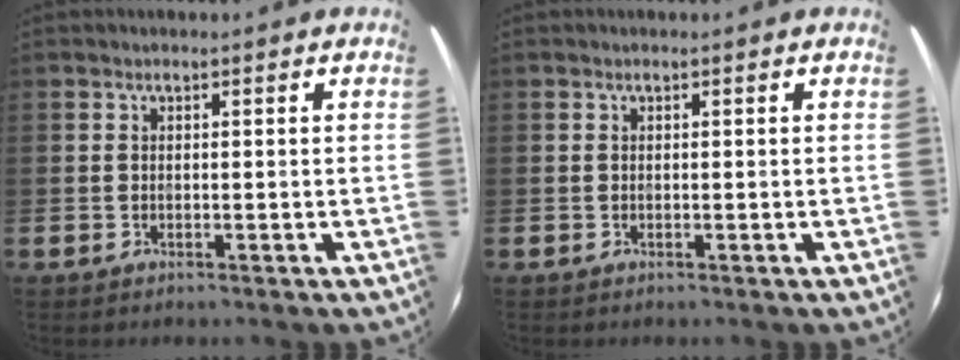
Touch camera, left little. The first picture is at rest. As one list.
[{"total": 0.0}]